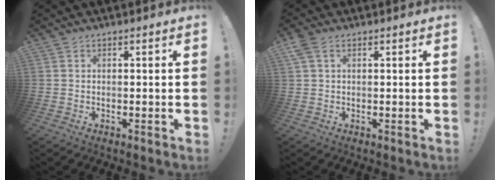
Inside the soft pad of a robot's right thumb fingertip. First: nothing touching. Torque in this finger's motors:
{"motor_torque": [0.19, 0.17, 0.40, -0.01, 0.00]}